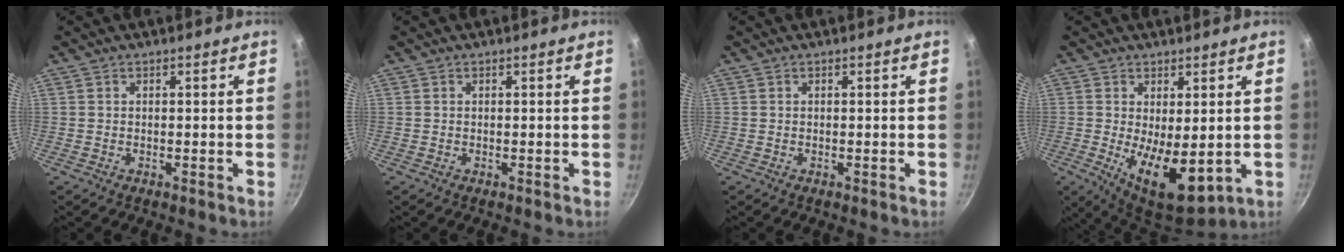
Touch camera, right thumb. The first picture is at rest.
{"total": 0.0}
{"total": 0.0}
{"total": 11.0, "force": [-0.9, 4.9, 9.8], "torque": [-0.131, -0.023, 0.000]}